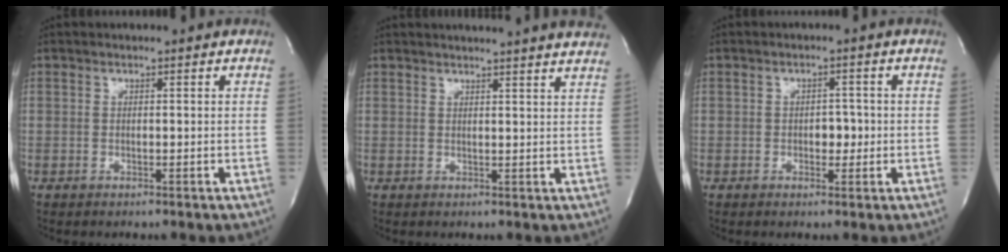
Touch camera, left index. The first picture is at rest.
{"total": 16.1, "force": [15.1, -0.4, 5.5], "torque": [-0.088, -0.015, 0.177]}
{"total": 2.5, "force": [-0.4, 1.6, 1.9], "torque": [-0.022, 0.004, -0.005]}